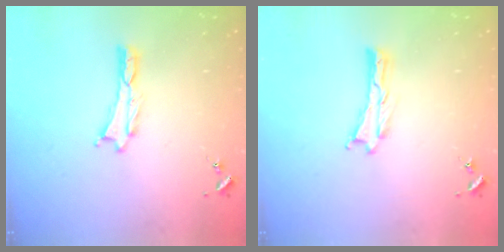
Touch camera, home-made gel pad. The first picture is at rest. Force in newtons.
{"total": 0.0}